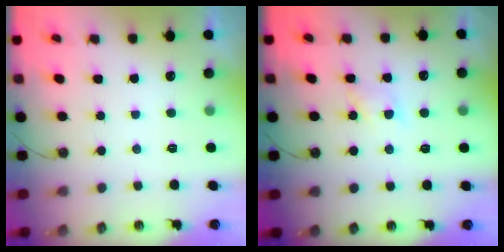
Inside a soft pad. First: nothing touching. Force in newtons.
{"total": 5.6, "press": 5.6, "slide": 0.8}